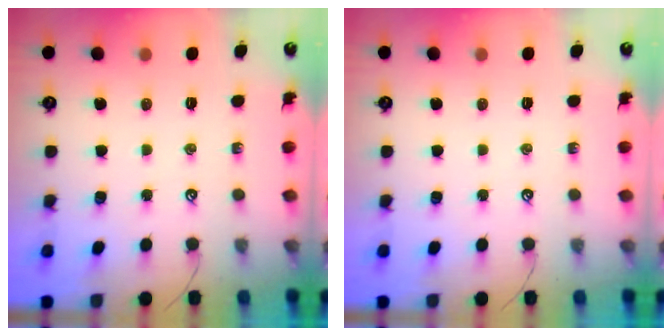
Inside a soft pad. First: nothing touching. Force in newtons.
{"total": 0.0}